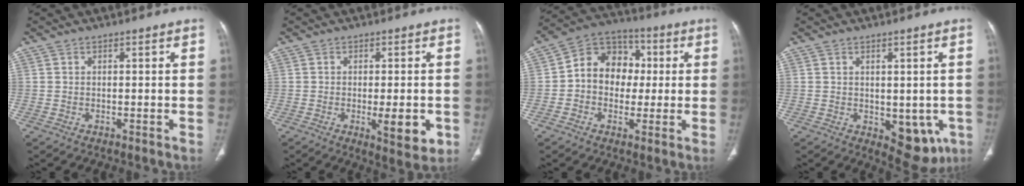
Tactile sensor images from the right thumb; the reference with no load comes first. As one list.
[{"total": 7.3, "force": [-1.8, 2.5, 6.7], "torque": [-0.083, -0.013, -0.019]}, {"total": 12.2, "force": [0.6, 9.9, 7.0], "torque": [-0.071, 0.030, -0.003]}, {"total": 8.5, "force": [-1.9, 4.9, 6.7], "torque": [-0.042, -0.010, -0.009]}]